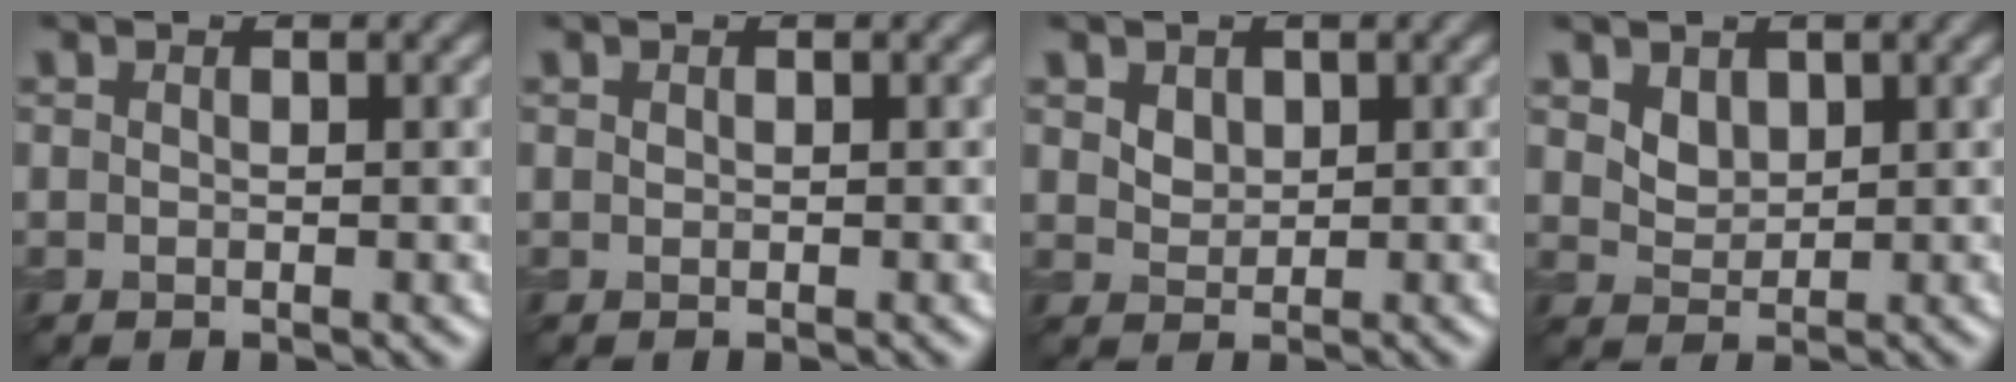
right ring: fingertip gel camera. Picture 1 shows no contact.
{"total": 0.0}
{"total": 1.7, "force": [0.9, 1.2, 0.8], "torque": [-0.012, 0.002, 0.020]}
{"total": 1.8, "force": [1.0, 1.3, 0.7], "torque": [-0.016, -0.009, 0.025]}